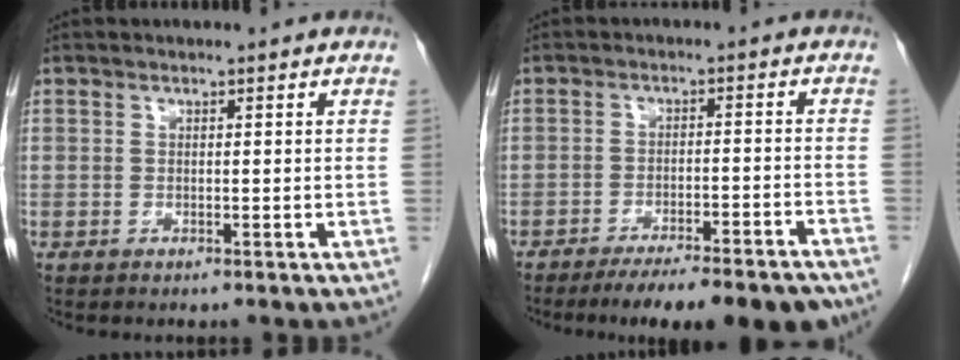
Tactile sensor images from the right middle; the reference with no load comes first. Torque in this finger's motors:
{"motor_torque": [1.20, -0.94, 0.24, 0.13]}